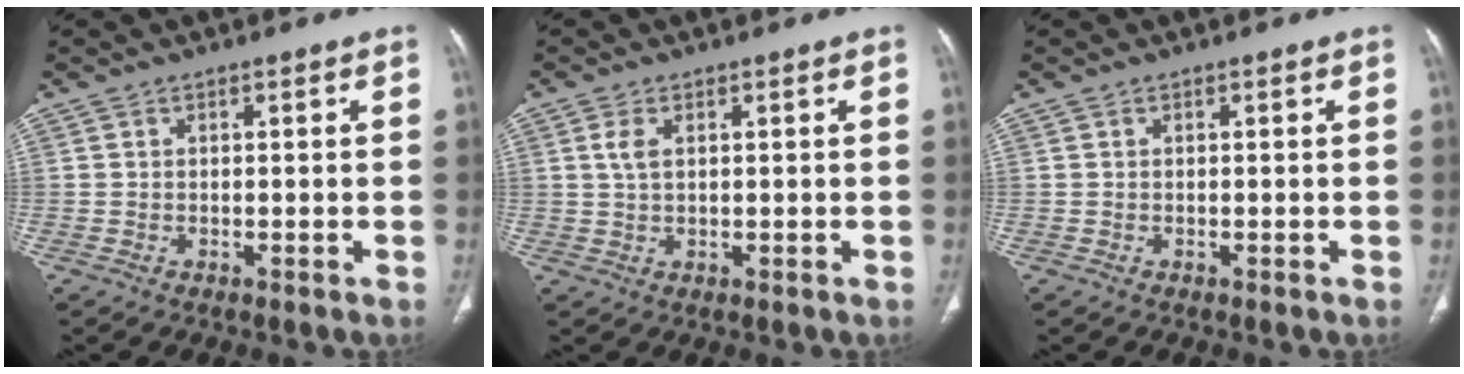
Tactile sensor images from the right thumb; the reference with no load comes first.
{"total": 2.9, "force": [1.0, 1.6, 2.3], "torque": [-0.051, 0.002, 0.022]}
{"total": 0.0}